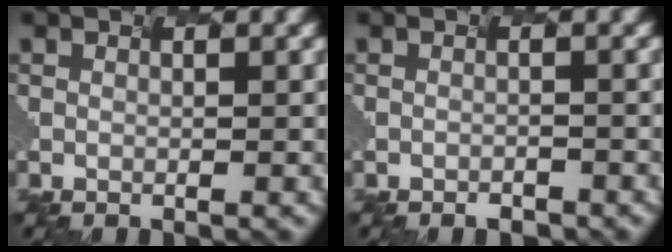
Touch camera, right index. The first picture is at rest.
{"total": 1.4, "force": [-1.4, -0.2, 0.1], "torque": [-0.004, -0.005, 0.005]}